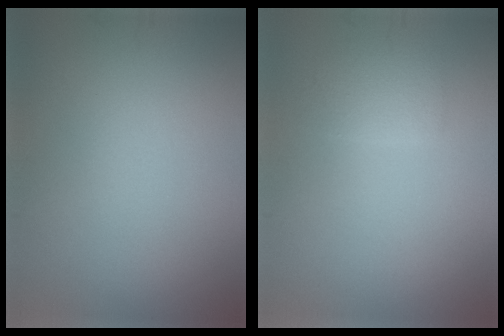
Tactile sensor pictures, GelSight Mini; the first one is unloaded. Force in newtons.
{"total": 1.7, "press": 1.6, "slide": 0.2}